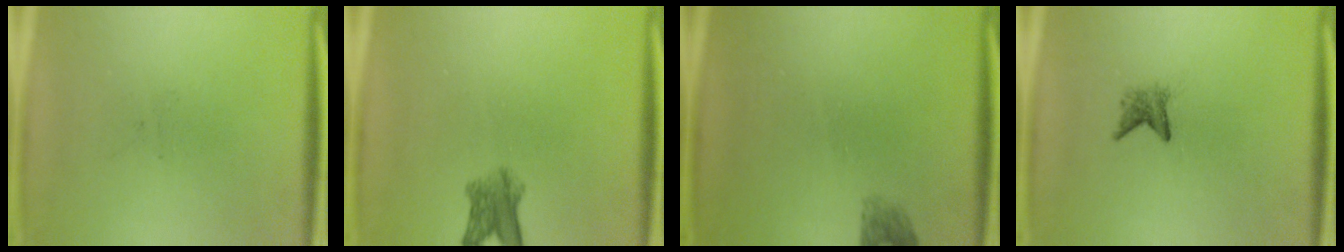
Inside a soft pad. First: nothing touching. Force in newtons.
{"total": 3.8}
{"total": 1.7}
{"total": 1.8}